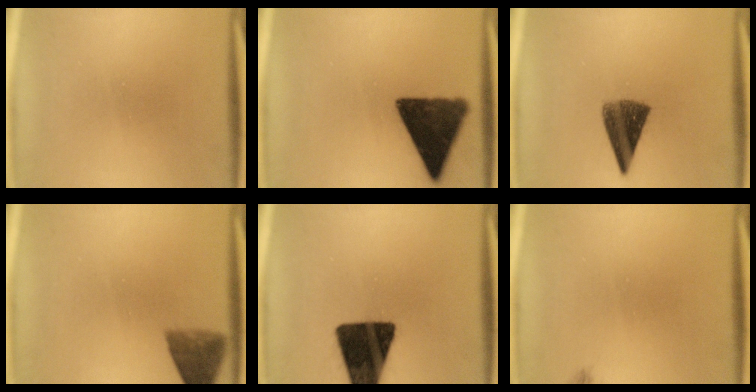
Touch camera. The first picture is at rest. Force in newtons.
{"total": 13.2}
{"total": 8.0}
{"total": 3.5}
{"total": 17.9}
{"total": 0.7}